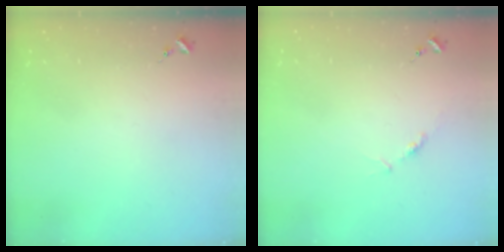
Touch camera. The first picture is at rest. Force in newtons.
{"total": 4.7, "press": 4.7, "slide": 0.5}